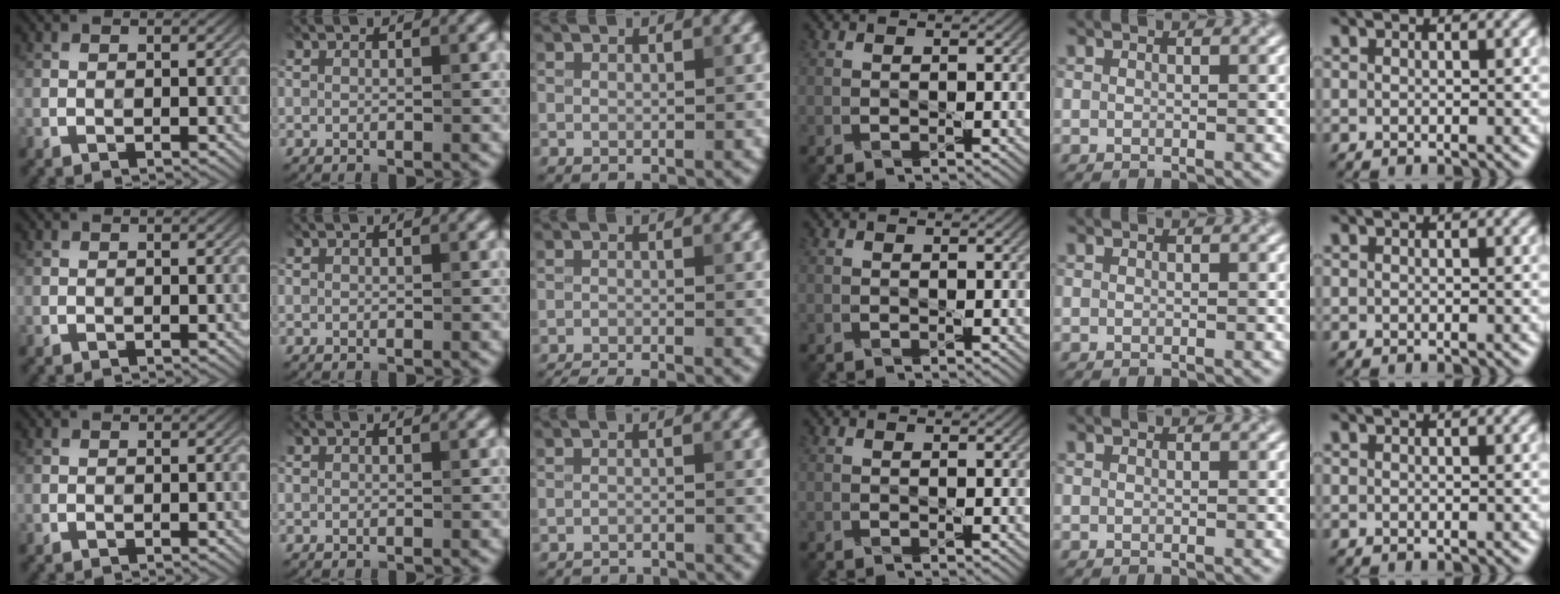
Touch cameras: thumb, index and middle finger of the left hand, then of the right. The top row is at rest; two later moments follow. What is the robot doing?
{"motion": "pour", "object": "pitcher"}